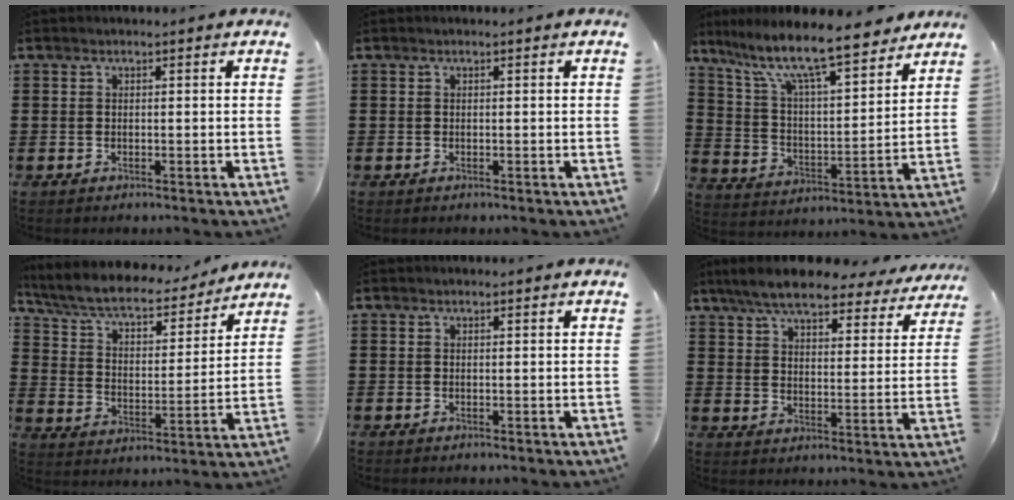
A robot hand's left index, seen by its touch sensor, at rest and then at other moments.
{"total": 0.0}
{"total": 10.4, "force": [8.7, 1.4, 5.5], "torque": [-0.141, -0.049, 0.145]}
{"total": 7.0, "force": [6.1, 1.4, 3.0], "torque": [-0.084, -0.038, 0.102]}
{"total": 0.0}
{"total": 8.1, "force": [7.3, 1.4, 3.3], "torque": [-0.094, -0.029, 0.130]}